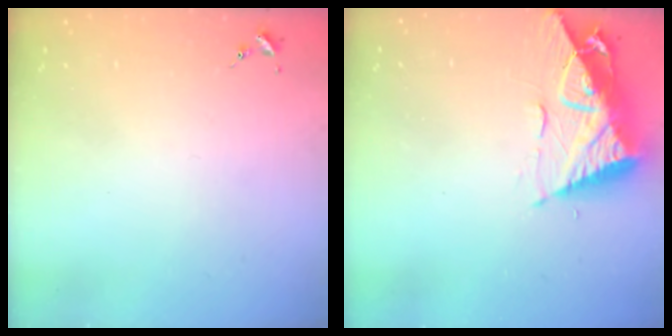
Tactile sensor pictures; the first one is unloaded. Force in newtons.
{"total": 11.9, "press": 11.8, "slide": 1.3}